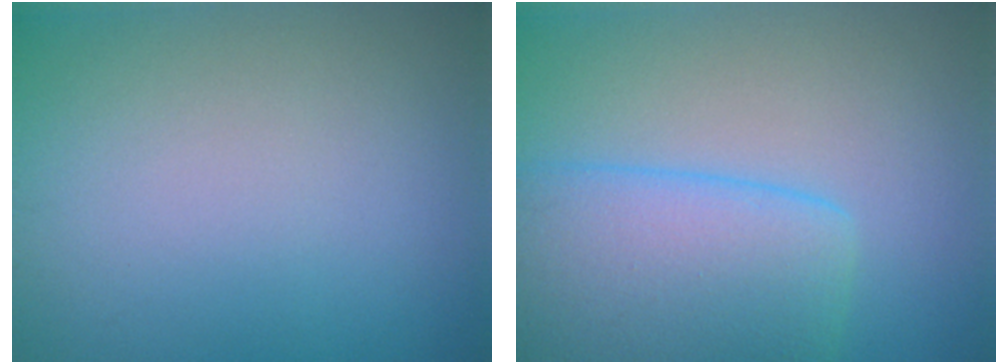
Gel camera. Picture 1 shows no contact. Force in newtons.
{"total": 7.1, "press": 7.1, "slide": 0.3}